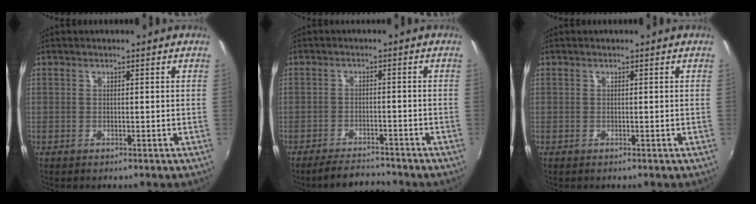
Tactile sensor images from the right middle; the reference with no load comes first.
{"total": 5.7, "force": [-5.4, 0.9, 1.6], "torque": [-0.047, -0.002, -0.085]}
{"total": 0.0}